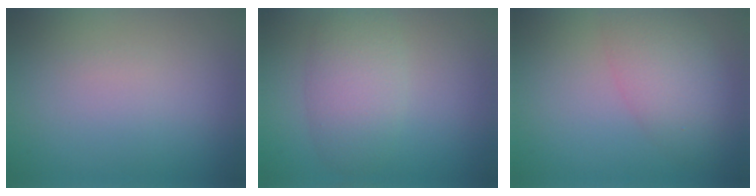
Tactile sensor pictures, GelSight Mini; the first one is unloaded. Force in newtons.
{"total": 4.4, "press": 4.4, "slide": 0.4}
{"total": 5.0, "press": 5.0, "slide": 0.3}